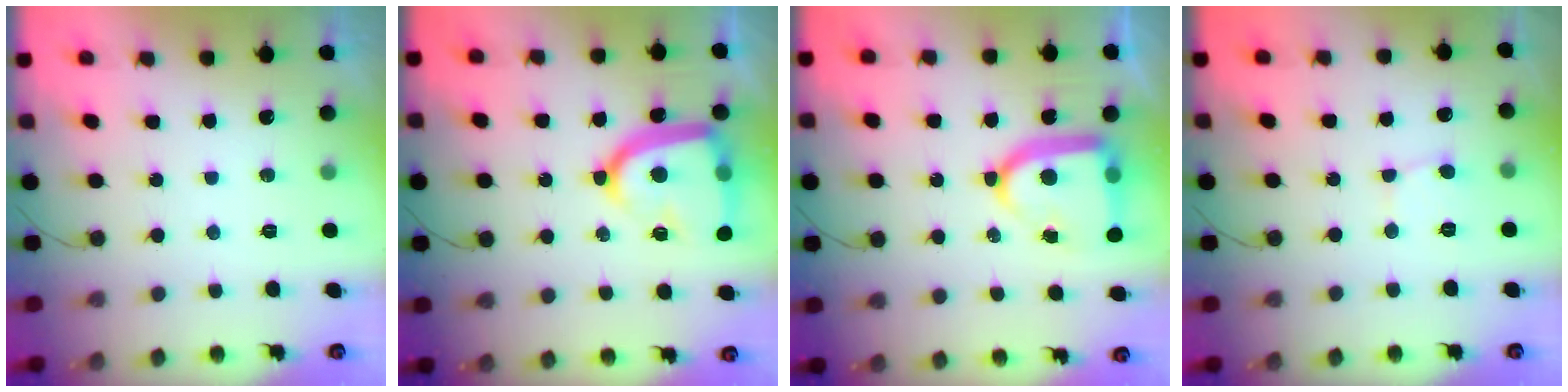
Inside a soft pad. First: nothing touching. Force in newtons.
{"total": 19.6, "press": 19.5, "slide": 1.7}
{"total": 15.7, "press": 15.6, "slide": 1.6}
{"total": 3.1, "press": 3.1, "slide": 0.3}